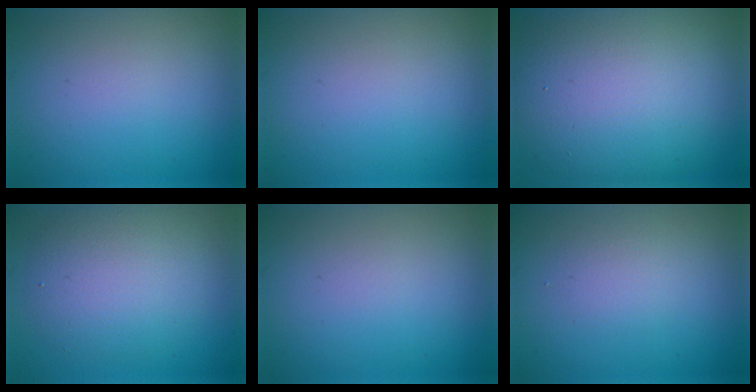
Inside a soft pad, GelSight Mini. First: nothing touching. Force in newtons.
{"total": 0.0}
{"total": 14.1, "press": 14.1, "slide": 0.8}
{"total": 5.1, "press": 5.1, "slide": 0.6}
{"total": 0.0}
{"total": 1.6, "press": 1.6, "slide": 0.1}